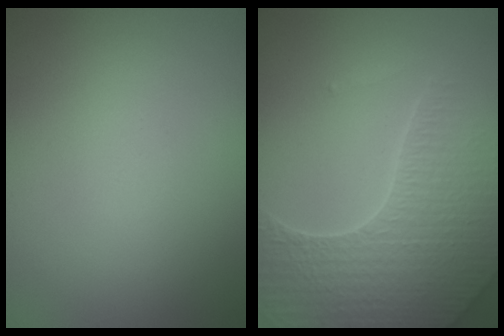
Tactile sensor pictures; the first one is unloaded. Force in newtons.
{"total": 7.8, "press": 5.6, "slide": 5.5}